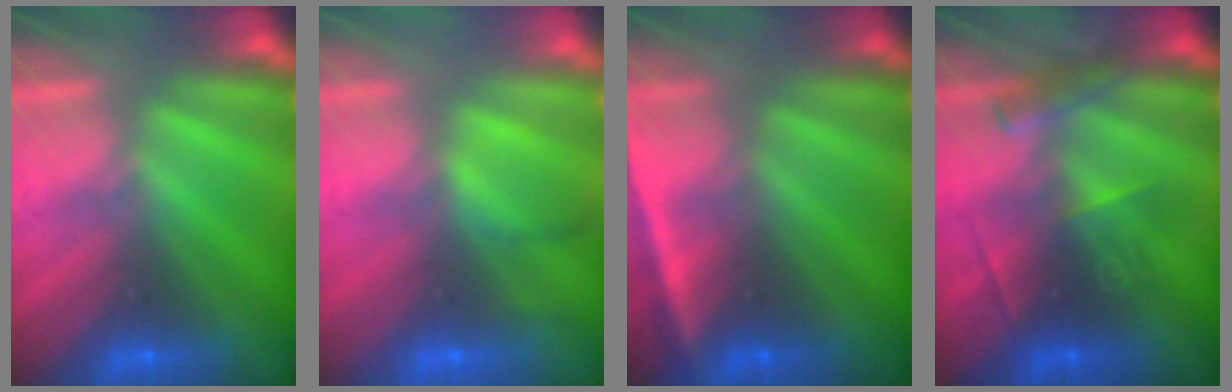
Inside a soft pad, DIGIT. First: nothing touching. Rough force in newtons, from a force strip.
{"total": 2.1}
{"total": 4.6}
{"total": 2.9}